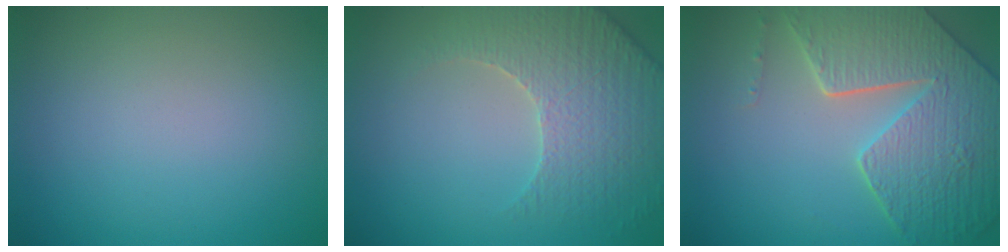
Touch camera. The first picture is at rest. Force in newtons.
{"total": 4.6, "press": 4.3, "slide": 1.4}
{"total": 8.8, "press": 6.2, "slide": 6.2}